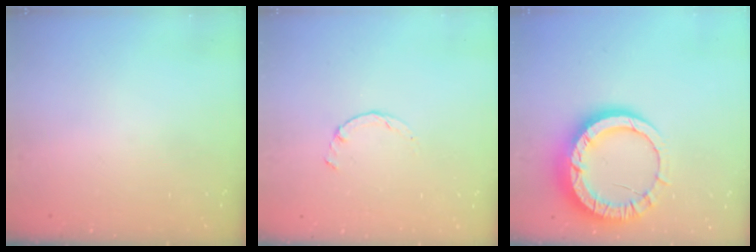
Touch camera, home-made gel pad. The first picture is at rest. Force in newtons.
{"total": 0.9, "press": 0.9, "slide": 0.3}
{"total": 14.9, "press": 14.8, "slide": 1.5}